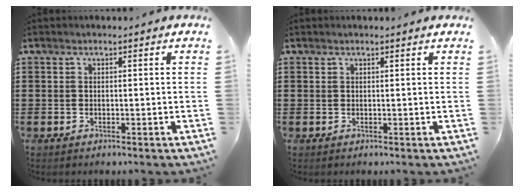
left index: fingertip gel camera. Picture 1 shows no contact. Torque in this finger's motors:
{"motor_torque": [1.33, -0.80, -0.04, -0.05]}